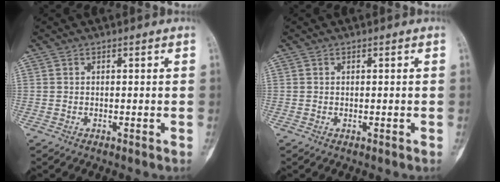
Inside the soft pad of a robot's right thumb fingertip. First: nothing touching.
{"total": 0.0}